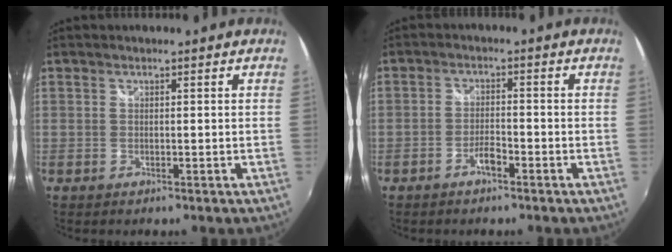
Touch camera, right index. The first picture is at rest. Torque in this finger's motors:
{"motor_torque": [0.38, 0.18, 0.23, 0.05]}